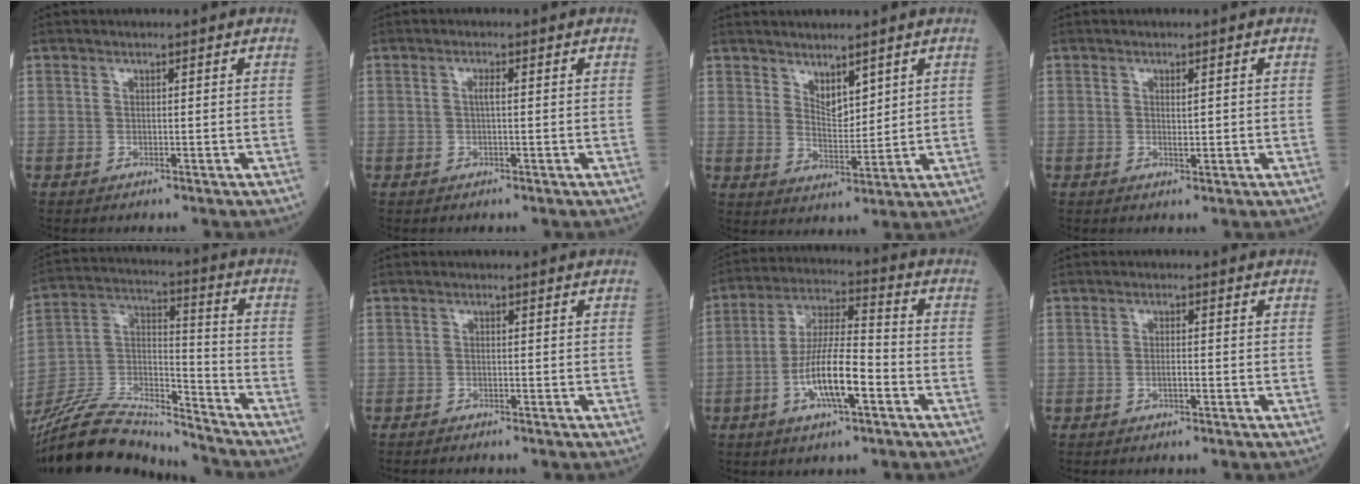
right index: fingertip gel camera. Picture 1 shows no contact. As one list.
[{"total": 1.3, "force": [0.2, 0.3, 1.2], "torque": [-0.030, 0.001, 0.003]}, {"total": 5.7, "force": [3.8, 2.4, 3.5], "torque": [-0.069, -0.008, 0.080]}, {"total": 1.5, "force": [0.2, 0.4, 1.5], "torque": [-0.028, -0.004, 0.006]}, {"total": 19.6, "force": [-18.4, 2.7, 5.9], "torque": [-0.139, 0.016, -0.333]}, {"total": 1.3, "force": [-1.1, 0.4, 0.6], "torque": [-0.014, -0.003, -0.014]}, {"total": 11.7, "force": [-4.0, 2.4, 10.7], "torque": [-0.209, 0.001, -0.073]}, {"total": 1.5, "force": [-0.5, 0.4, 1.4], "torque": [-0.030, 0.000, -0.008]}]